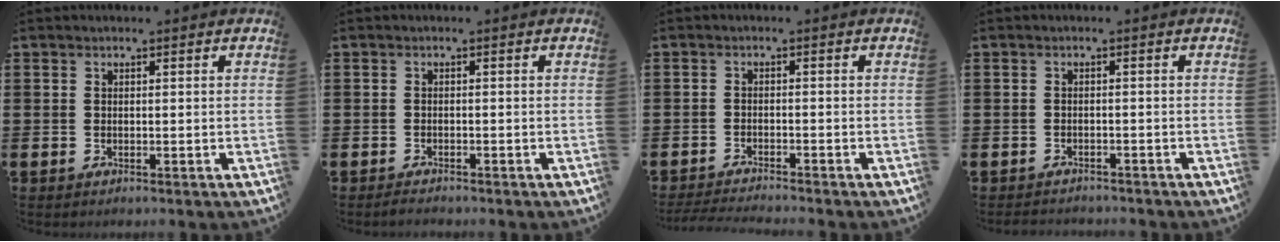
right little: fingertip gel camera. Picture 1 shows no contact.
{"total": 0.7, "force": [-0.7, 0.2, 0.2], "torque": [-0.005, -0.002, -0.015]}
{"total": 1.8, "force": [-1.8, -0.2, 0.3], "torque": [-0.003, 0.000, -0.036]}
{"total": 1.1, "force": [-1.1, 0.1, -0.2], "torque": [0.000, -0.002, -0.023]}